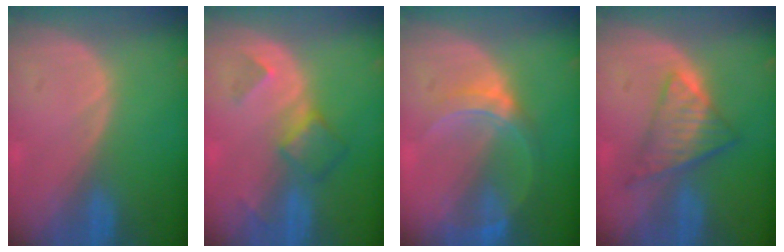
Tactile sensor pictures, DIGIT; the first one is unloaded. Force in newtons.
{"total": 4.9, "press": 4.4, "slide": 2.1}
{"total": 6.3, "press": 5.6, "slide": 2.8}
{"total": 7.2, "press": 6.3, "slide": 3.6}